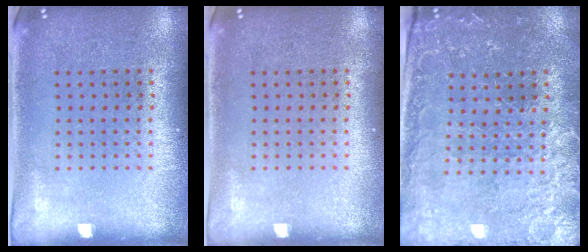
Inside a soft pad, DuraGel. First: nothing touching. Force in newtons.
{"total": 0.0}
{"total": 1.2, "press": 1.2, "slide": 0.4}